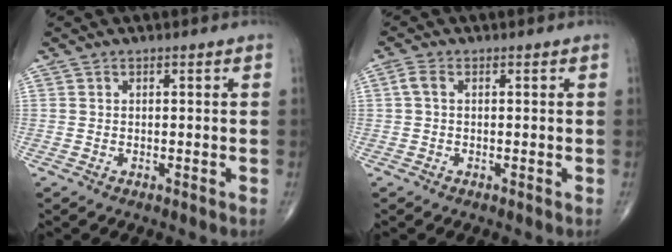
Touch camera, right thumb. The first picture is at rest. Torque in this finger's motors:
{"motor_torque": [-0.04, -0.02, 0.09, 0.00, 0.02]}